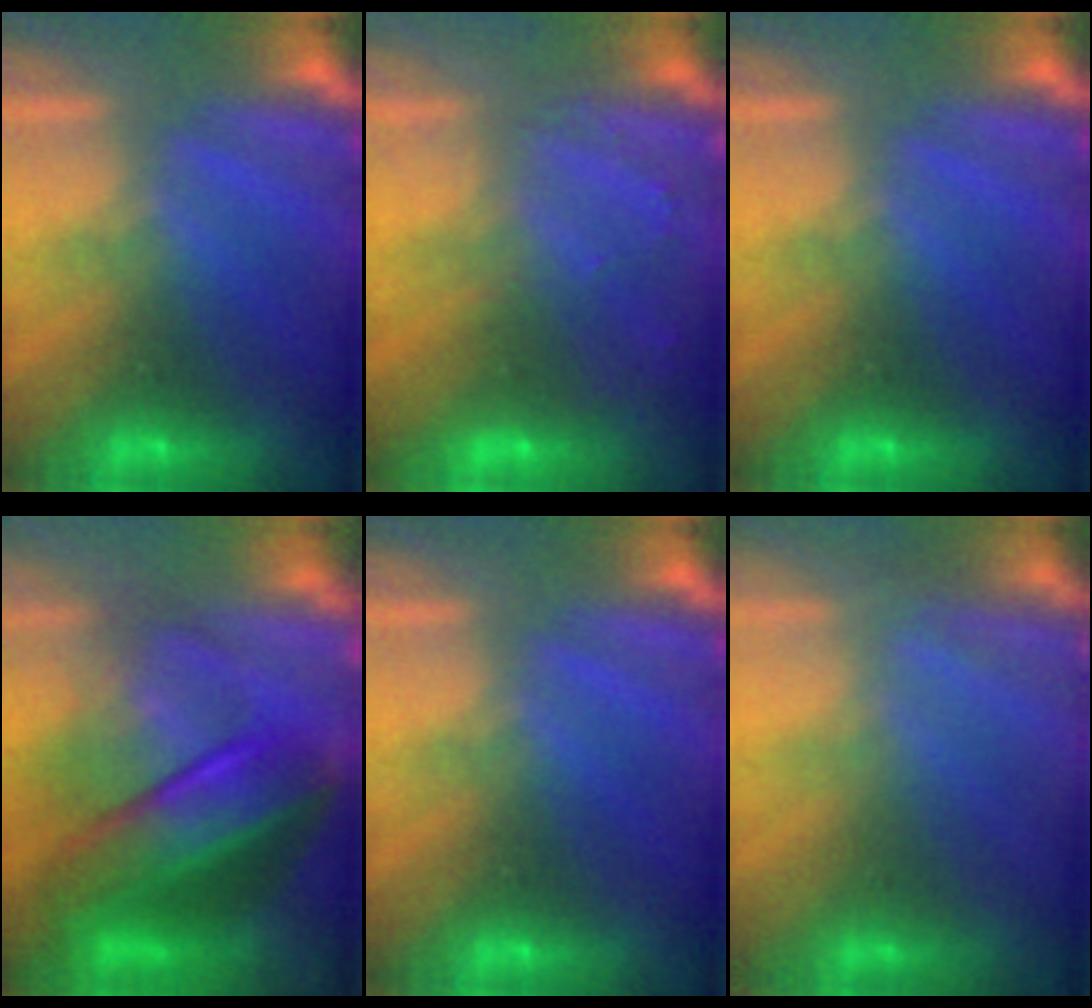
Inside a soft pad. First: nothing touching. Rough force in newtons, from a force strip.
{"total": 2.2}
{"total": 0.0}
{"total": 7.8}
{"total": 0.0}
{"total": 2.4}